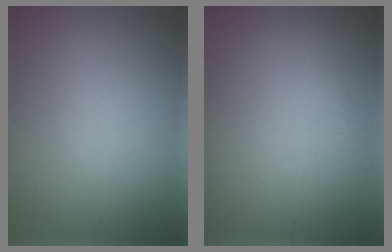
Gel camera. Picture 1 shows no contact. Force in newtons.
{"total": 0.8, "press": 0.8, "slide": 0.1}